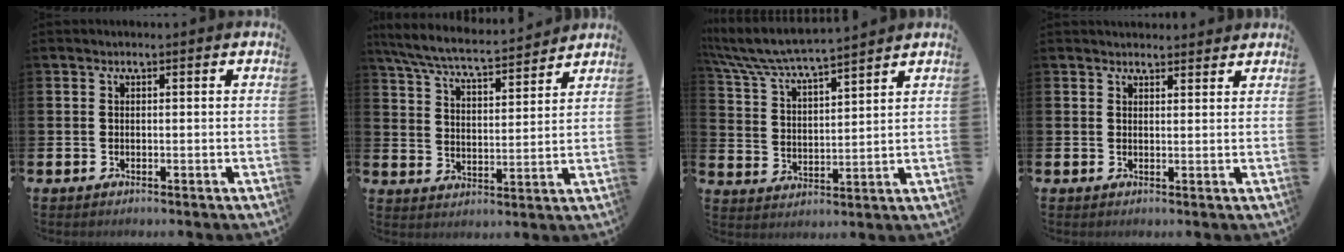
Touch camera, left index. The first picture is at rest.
{"total": 7.0, "force": [6.5, 0.7, 2.4], "torque": [-0.076, -0.044, 0.113]}
{"total": 6.6, "force": [6.3, 0.4, 1.8], "torque": [-0.068, -0.044, 0.109]}
{"total": 2.1, "force": [2.0, 0.5, 0.0], "torque": [0.006, -0.010, 0.036]}